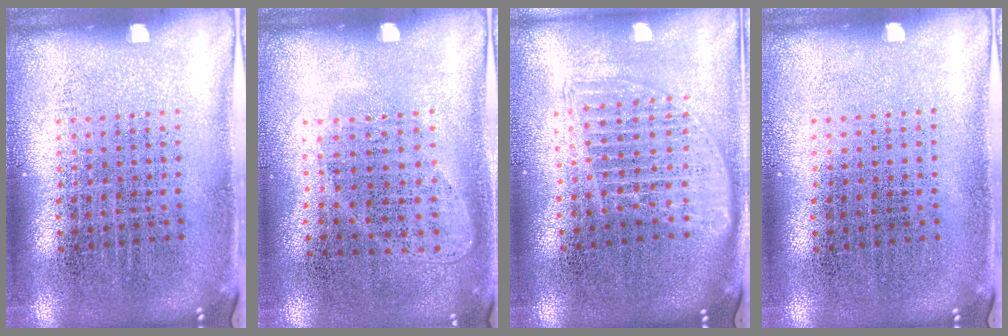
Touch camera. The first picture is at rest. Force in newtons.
{"total": 1.0, "press": 0.8, "slide": 0.5}
{"total": 1.6, "press": 1.4, "slide": 0.8}
{"total": 0.0}